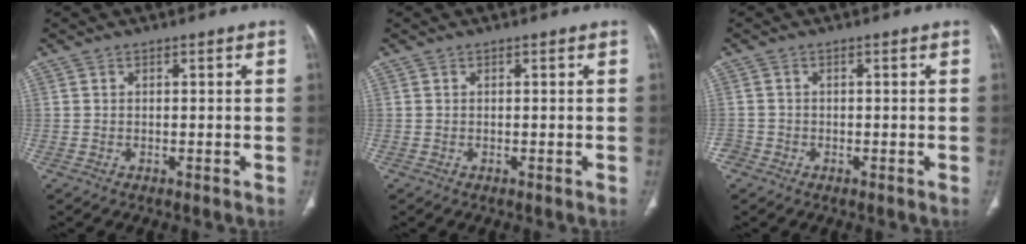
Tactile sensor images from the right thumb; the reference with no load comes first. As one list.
[{"total": 0.0}, {"total": 1.9, "force": [-1.1, 1.5, 0.0], "torque": [0.001, 0.008, -0.026]}]